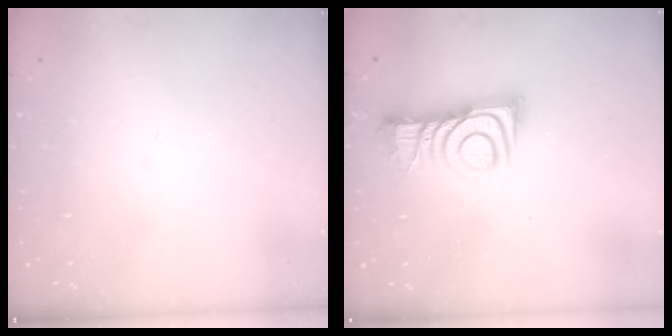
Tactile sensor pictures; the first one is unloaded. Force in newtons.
{"total": 10.7, "press": 10.6, "slide": 0.4}